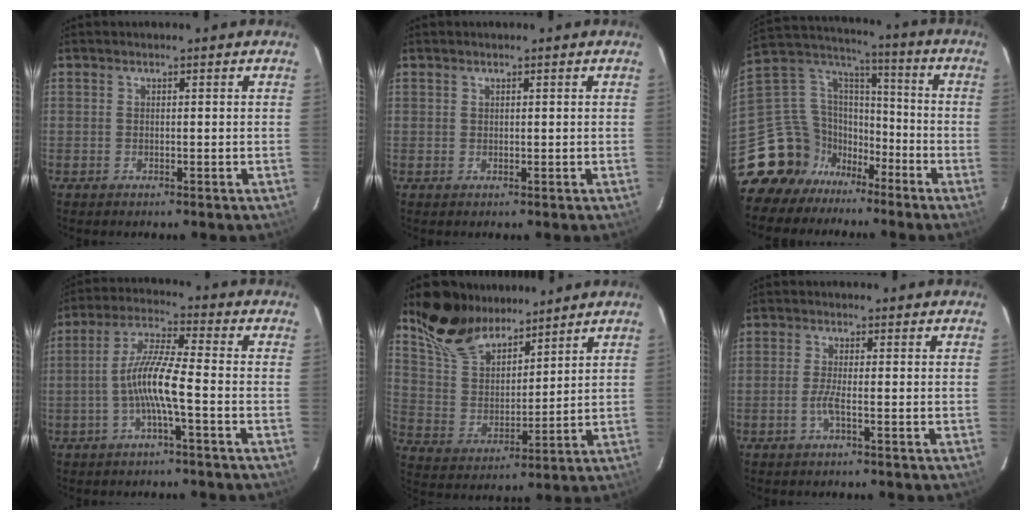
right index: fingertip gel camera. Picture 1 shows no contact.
{"total": 0.6, "force": [0.3, 0.6, -0.1], "torque": [0.003, 0.003, 0.004]}
{"total": 15.2, "force": [-10.8, 10.2, 3.2], "torque": [-0.089, 0.053, -0.189]}
{"total": 8.2, "force": [-2.5, 0.2, 7.8], "torque": [-0.168, 0.010, -0.049]}
{"total": 14.7, "force": [11.7, 6.4, 6.2], "torque": [-0.129, 0.024, 0.230]}
{"total": 2.2, "force": [-1.0, -0.4, 1.9], "torque": [-0.044, -0.004, -0.023]}